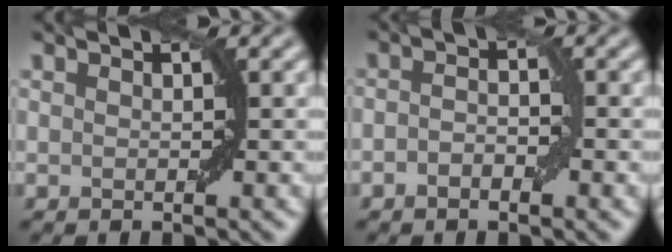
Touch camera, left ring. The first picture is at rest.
{"total": 1.8, "force": [-0.7, 0.8, 1.4], "torque": [-0.027, 0.002, -0.015]}